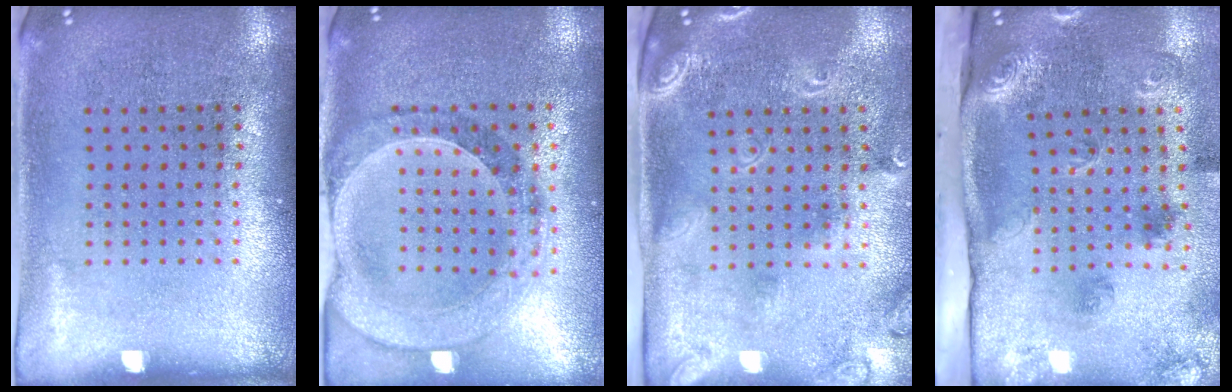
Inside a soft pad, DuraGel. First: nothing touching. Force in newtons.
{"total": 1.5, "press": 1.5, "slide": 0.3}
{"total": 2.4, "press": 1.8, "slide": 1.6}
{"total": 2.8, "press": 1.9, "slide": 2.1}